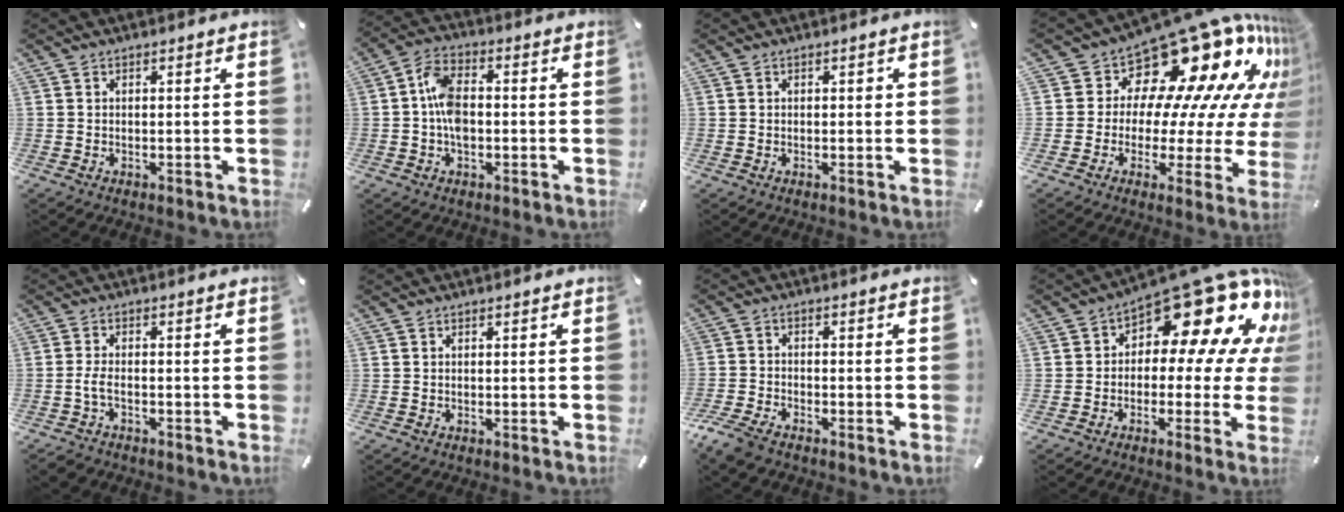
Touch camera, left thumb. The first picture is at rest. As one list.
[{"total": 7.1, "force": [-1.0, 4.2, 5.7], "torque": [-0.118, 0.009, -0.019]}, {"total": 0.8, "force": [0.0, 0.7, 0.4], "torque": [-0.008, 0.005, -0.002]}, {"total": 20.1, "force": [13.9, 10.0, 10.5], "torque": [-0.138, -0.138, 0.231]}, {"total": 3.6, "force": [-1.7, 1.6, 2.7], "torque": [-0.067, 0.003, -0.036]}, {"total": 0.0}, {"total": 4.7, "force": [-3.9, 1.6, 2.0], "torque": [-0.064, 0.006, -0.082]}, {"total": 20.1, "force": [10.0, 9.5, 14.6], "torque": [-0.199, -0.077, 0.165]}]